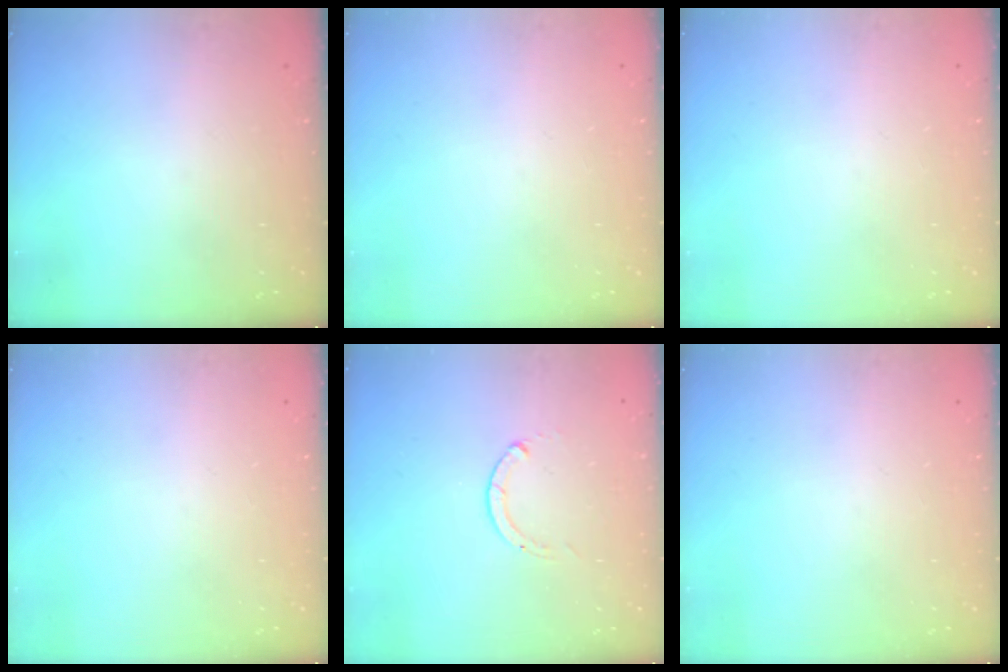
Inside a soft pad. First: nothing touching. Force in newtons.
{"total": 0.0}
{"total": 0.0}
{"total": 0.0}
{"total": 0.0}
{"total": 0.0}